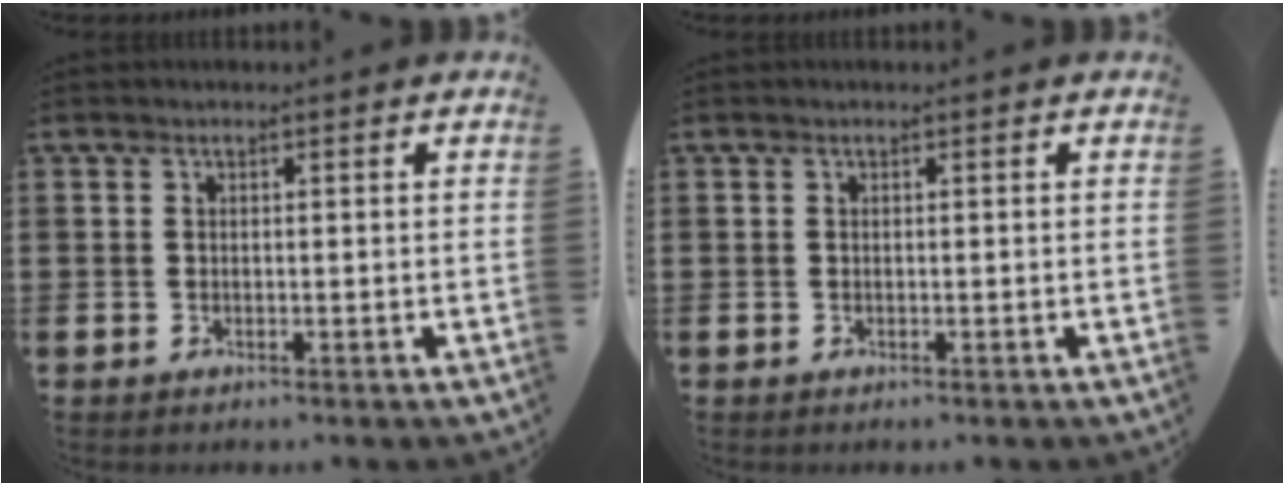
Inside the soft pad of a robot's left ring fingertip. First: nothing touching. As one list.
[{"total": 0.0}]